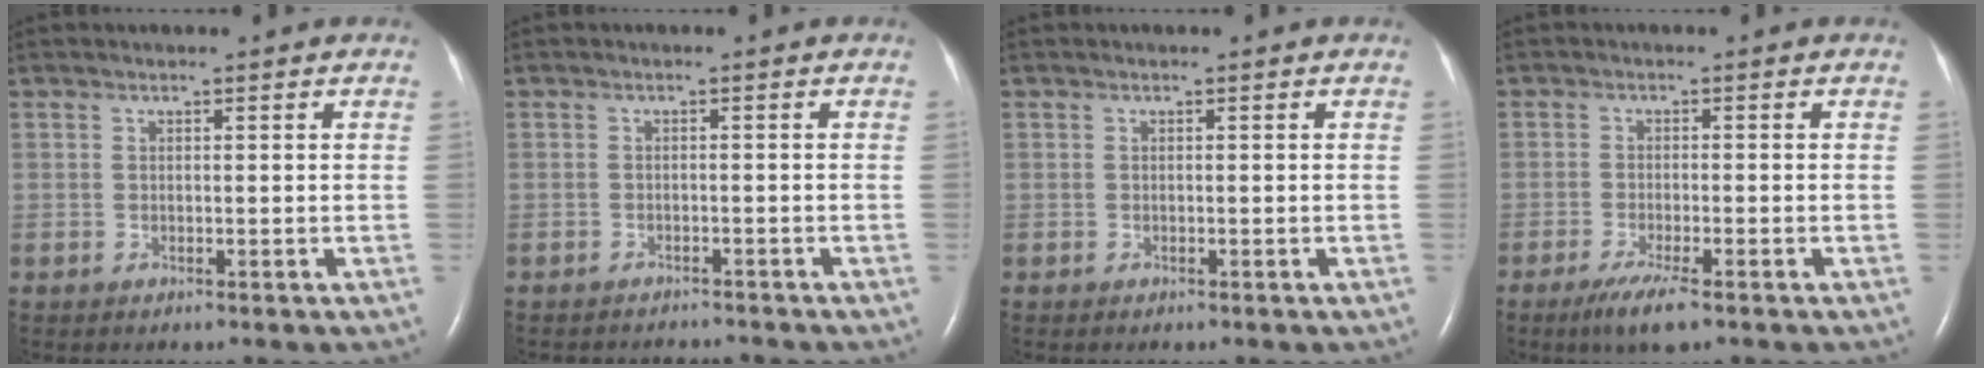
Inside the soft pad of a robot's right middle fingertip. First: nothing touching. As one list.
[{"total": 4.3, "force": [-4.2, 0.6, 0.4], "torque": [-0.003, -0.008, -0.057]}, {"total": 0.0}, {"total": 4.9, "force": [-3.2, 0.5, 3.7], "torque": [-0.076, -0.014, -0.055]}]